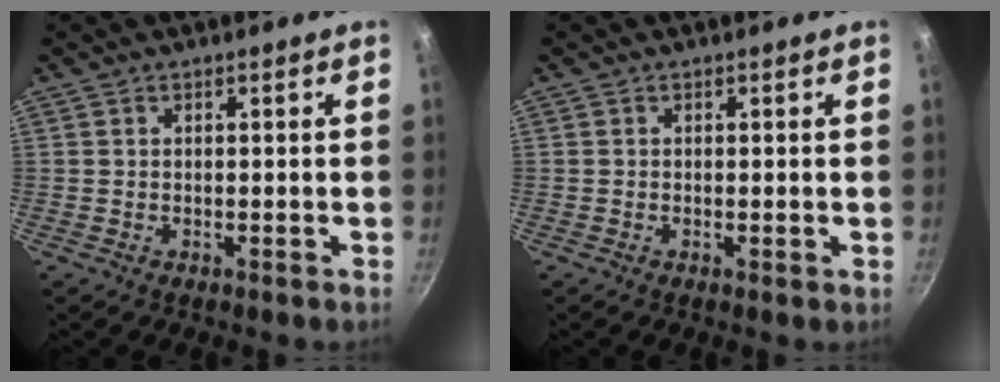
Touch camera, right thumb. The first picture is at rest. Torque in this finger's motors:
{"motor_torque": [-0.21, -0.07, -0.13, 0.01, -0.05]}